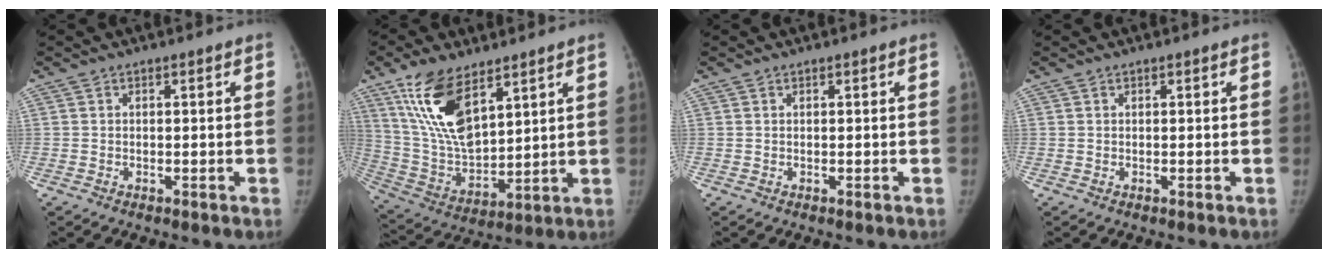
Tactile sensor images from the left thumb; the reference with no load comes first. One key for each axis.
{"total": 16.7, "fx": 9.4, "fy": 7.5, "fz": 11.5, "tx": -0.197, "ty": -0.045, "tz": 0.193}
{"total": 0.0}
{"total": 0.0}